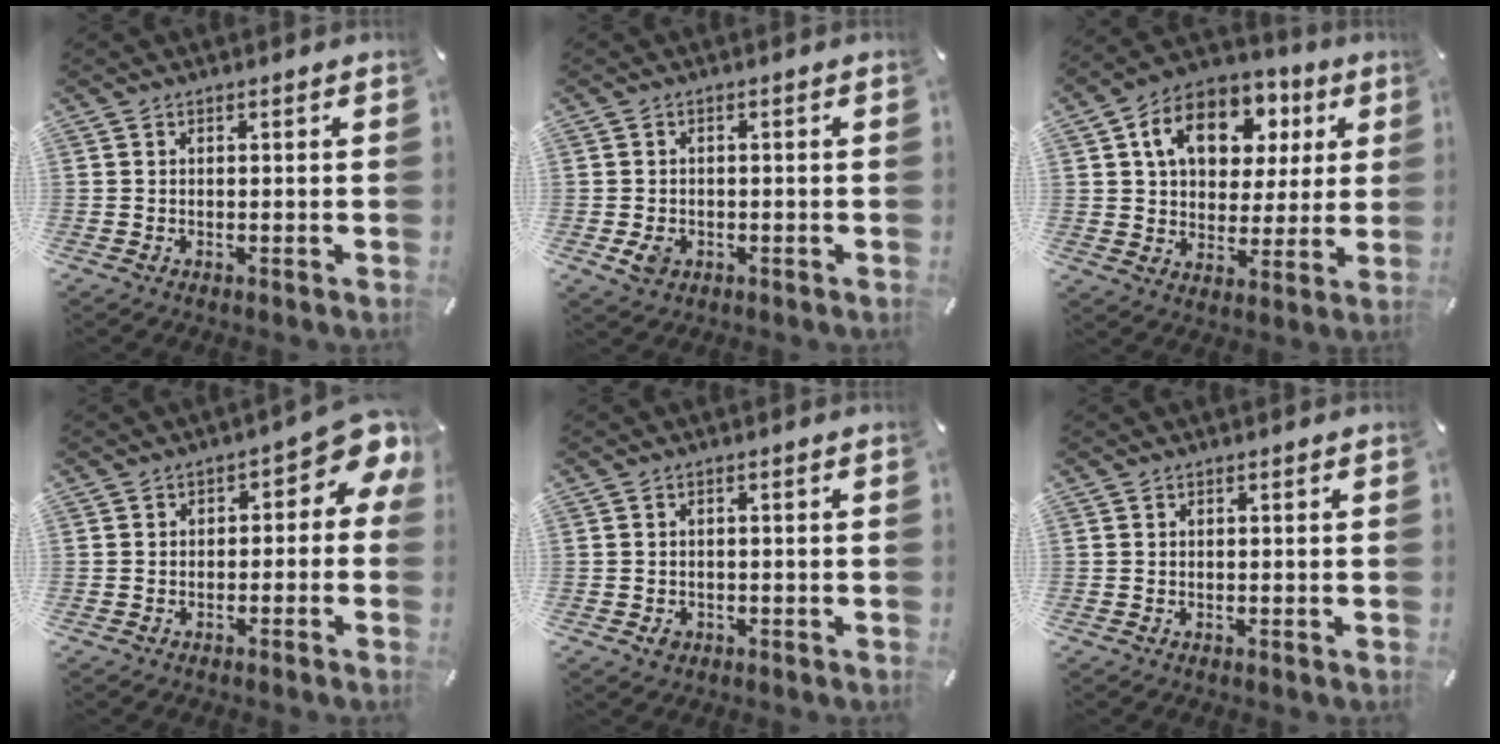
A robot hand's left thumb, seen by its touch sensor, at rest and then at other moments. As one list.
[{"total": 3.0, "force": [-1.0, 2.4, 1.5], "torque": [-0.025, -0.001, -0.019]}, {"total": 14.1, "force": [5.5, 10.6, 7.5], "torque": [-0.133, -0.007, 0.102]}, {"total": 6.1, "force": [1.3, 3.6, 4.7], "torque": [-0.056, -0.017, 0.013]}, {"total": 1.8, "force": [-0.8, 1.4, 0.9], "torque": [-0.016, 0.002, -0.014]}, {"total": 0.0}]